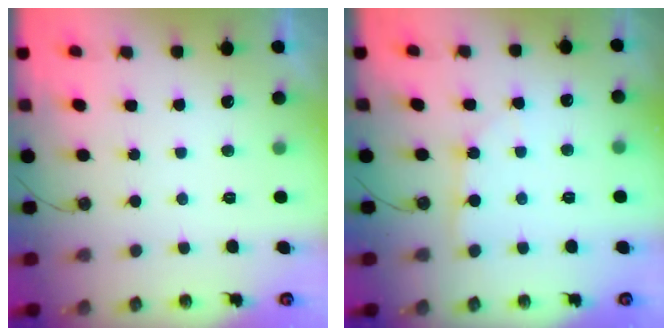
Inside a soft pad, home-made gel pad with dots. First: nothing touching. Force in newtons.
{"total": 2.2, "press": 2.2, "slide": 0.3}